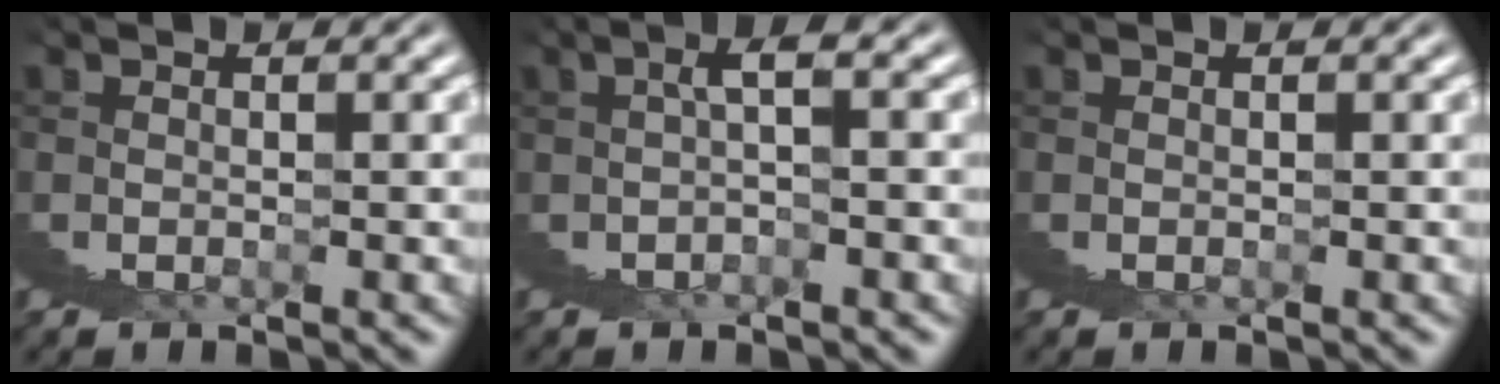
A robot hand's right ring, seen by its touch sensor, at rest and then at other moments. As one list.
[{"total": 2.2, "force": [0.5, 0.1, 2.1], "torque": [-0.032, 0.007, 0.007]}, {"total": 0.0}]